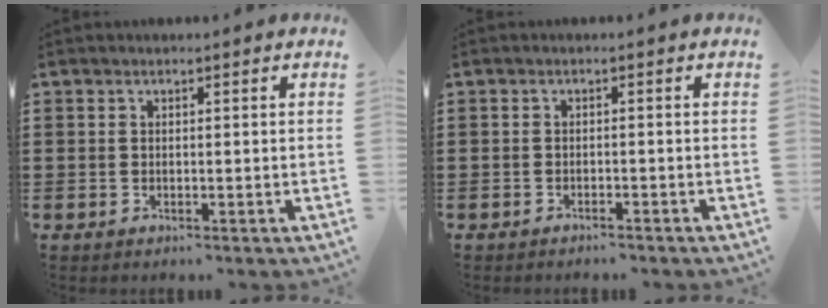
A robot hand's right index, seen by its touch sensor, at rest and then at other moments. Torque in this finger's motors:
{"motor_torque": [0.10, 0.01, 0.08, 0.00]}